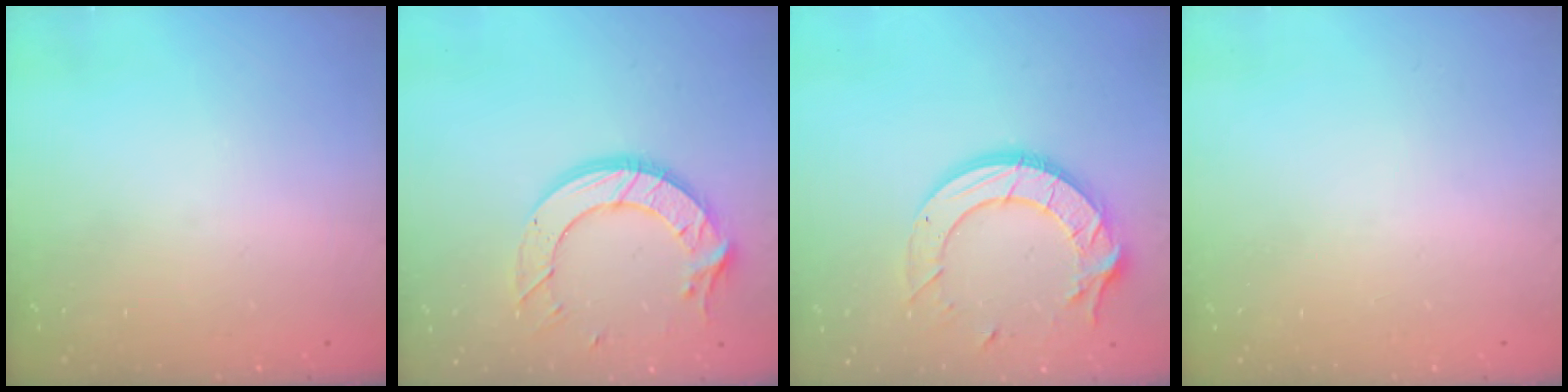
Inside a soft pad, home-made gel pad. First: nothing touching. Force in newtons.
{"total": 13.4, "press": 13.3, "slide": 0.8}
{"total": 15.2, "press": 15.2, "slide": 1.3}
{"total": 0.0}